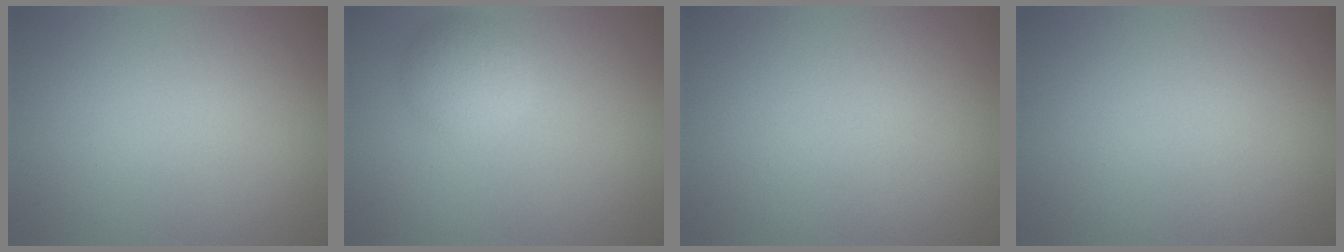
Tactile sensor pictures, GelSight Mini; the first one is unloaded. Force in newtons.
{"total": 3.0, "press": 3.0, "slide": 0.1}
{"total": 0.0}
{"total": 0.0}